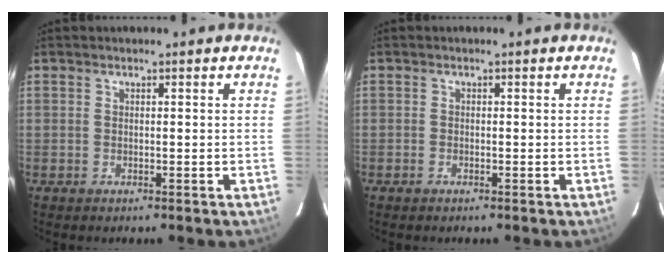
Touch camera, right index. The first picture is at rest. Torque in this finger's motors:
{"motor_torque": [0.12, 0.05, 0.10, 0.01]}